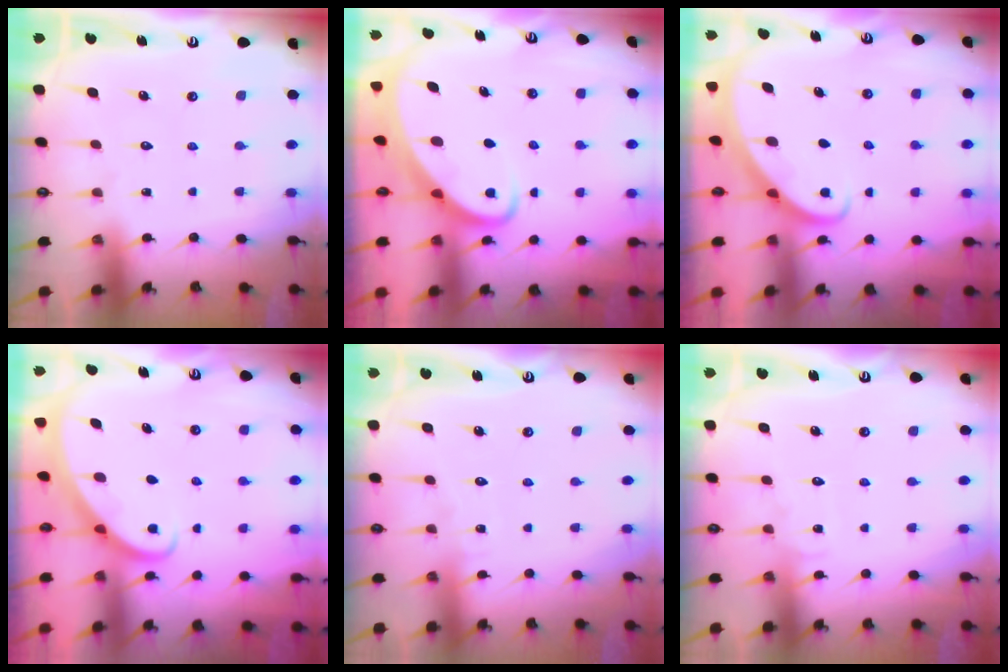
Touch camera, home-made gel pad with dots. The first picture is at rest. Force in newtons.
{"total": 3.3, "press": 3.2, "slide": 0.4}
{"total": 2.7, "press": 2.7, "slide": 0.2}
{"total": 2.9, "press": 2.9, "slide": 0.2}
{"total": 3.5, "press": 3.5, "slide": 0.4}
{"total": 6.7, "press": 6.7, "slide": 0.7}